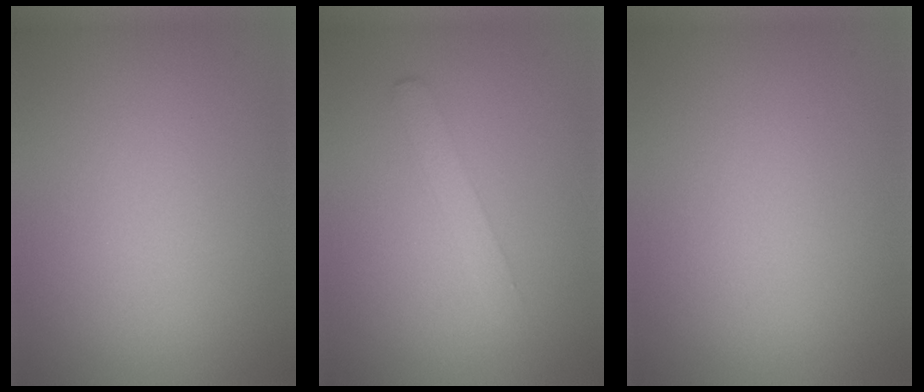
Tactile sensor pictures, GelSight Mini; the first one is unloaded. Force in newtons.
{"total": 1.6, "press": 1.6, "slide": 0.0}
{"total": 0.0}